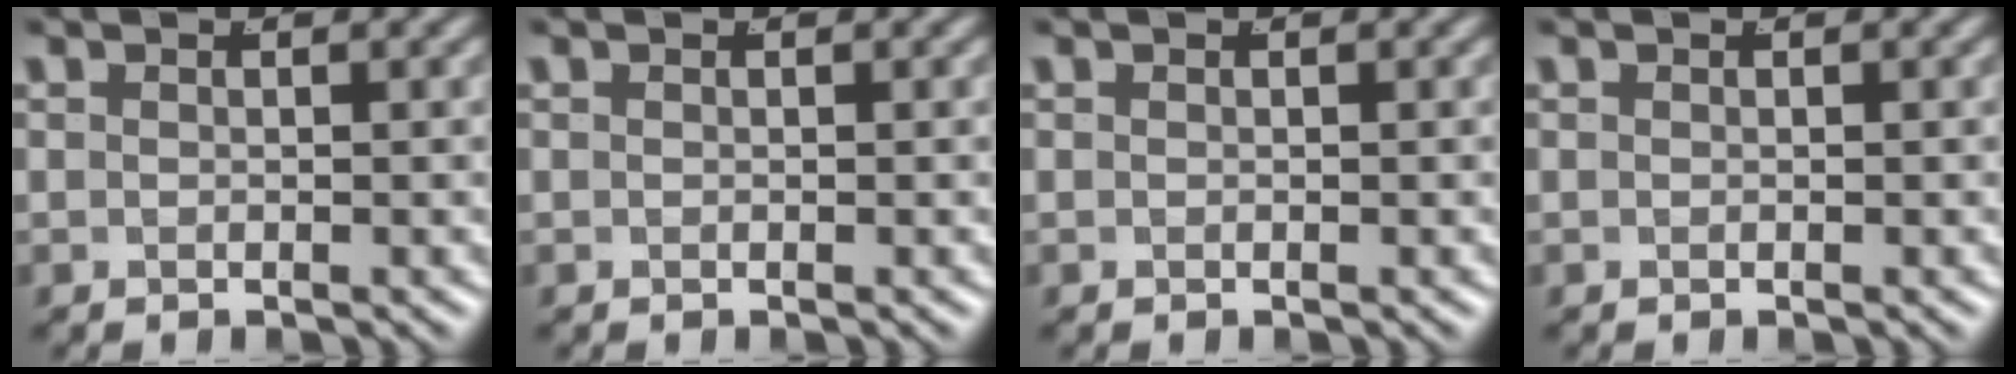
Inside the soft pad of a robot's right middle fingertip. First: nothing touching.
{"total": 0.0}
{"total": 0.0}
{"total": 0.0}